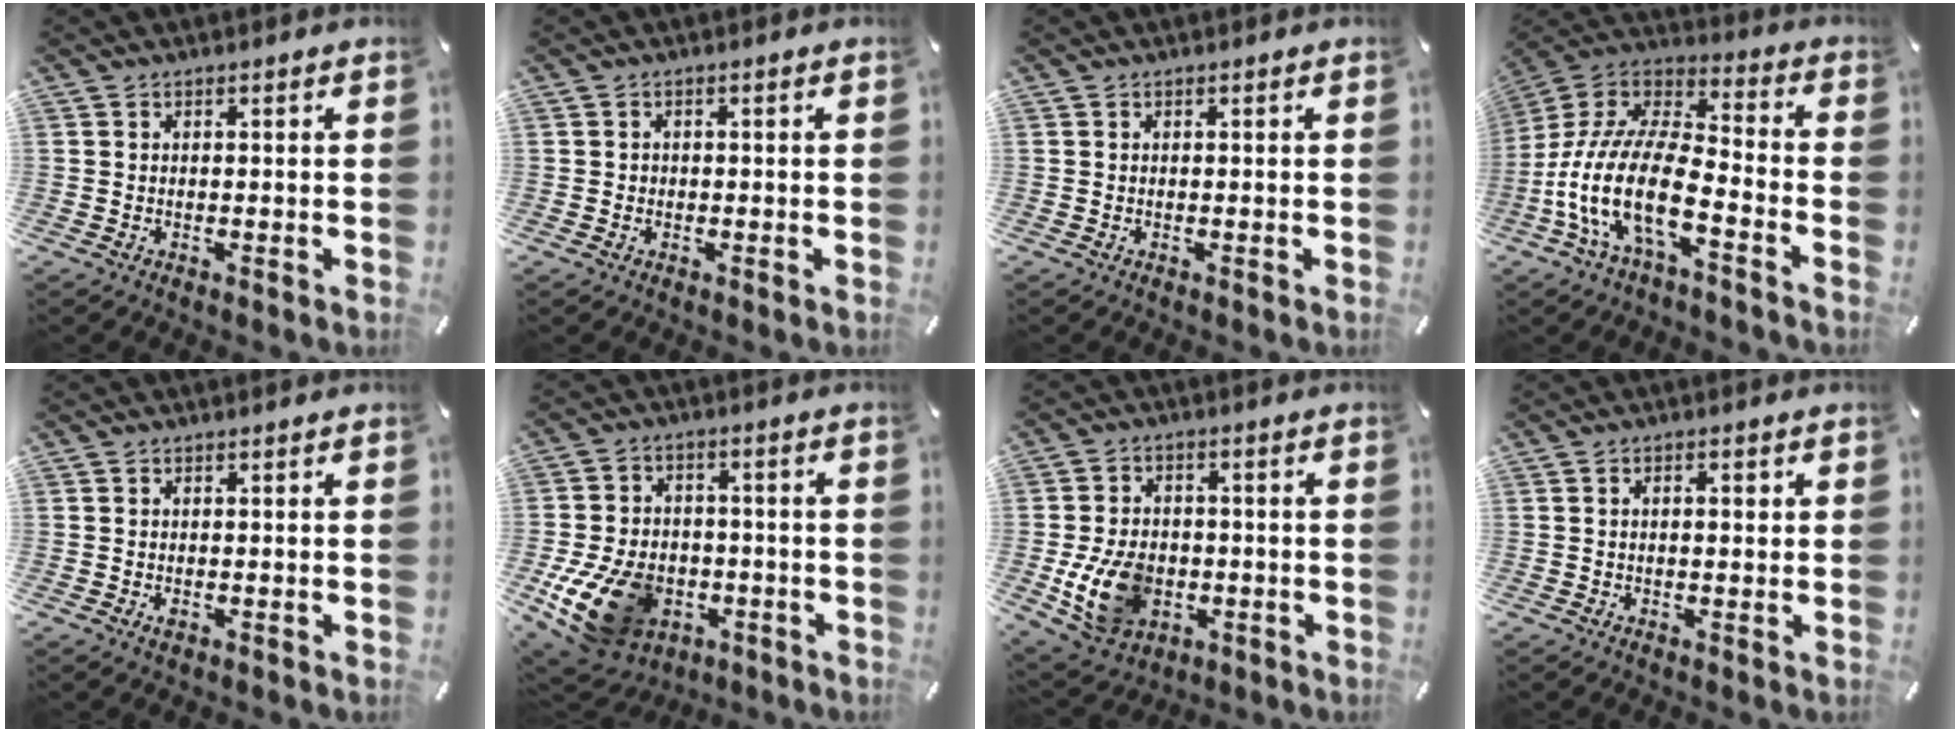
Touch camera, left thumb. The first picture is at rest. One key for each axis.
{"total": 0.9, "fx": -0.3, "fy": 0.8, "fz": 0.1, "tx": -0.004, "ty": 0.004, "tz": -0.008}
{"total": 0.0}
{"total": 17.2, "fx": -9.0, "fy": 6.1, "fz": 13.4, "tx": -0.309, "ty": 0.004, "tz": -0.170}
{"total": 0.9, "fx": -0.2, "fy": 0.6, "fz": 0.7, "tx": -0.012, "ty": 0.000, "tz": -0.004}
{"total": 16.4, "fx": -5.7, "fy": 11.9, "fz": 9.6, "tx": -0.194, "ty": 0.035, "tz": -0.083}
{"total": 12.4, "fx": -2.7, "fy": 9.4, "fz": 7.6, "tx": -0.167, "ty": 0.006, "tz": -0.047}
{"total": 2.1, "fx": 0.3, "fy": 1.0, "fz": 1.8, "tx": -0.029, "ty": 0.005, "tz": 0.002}